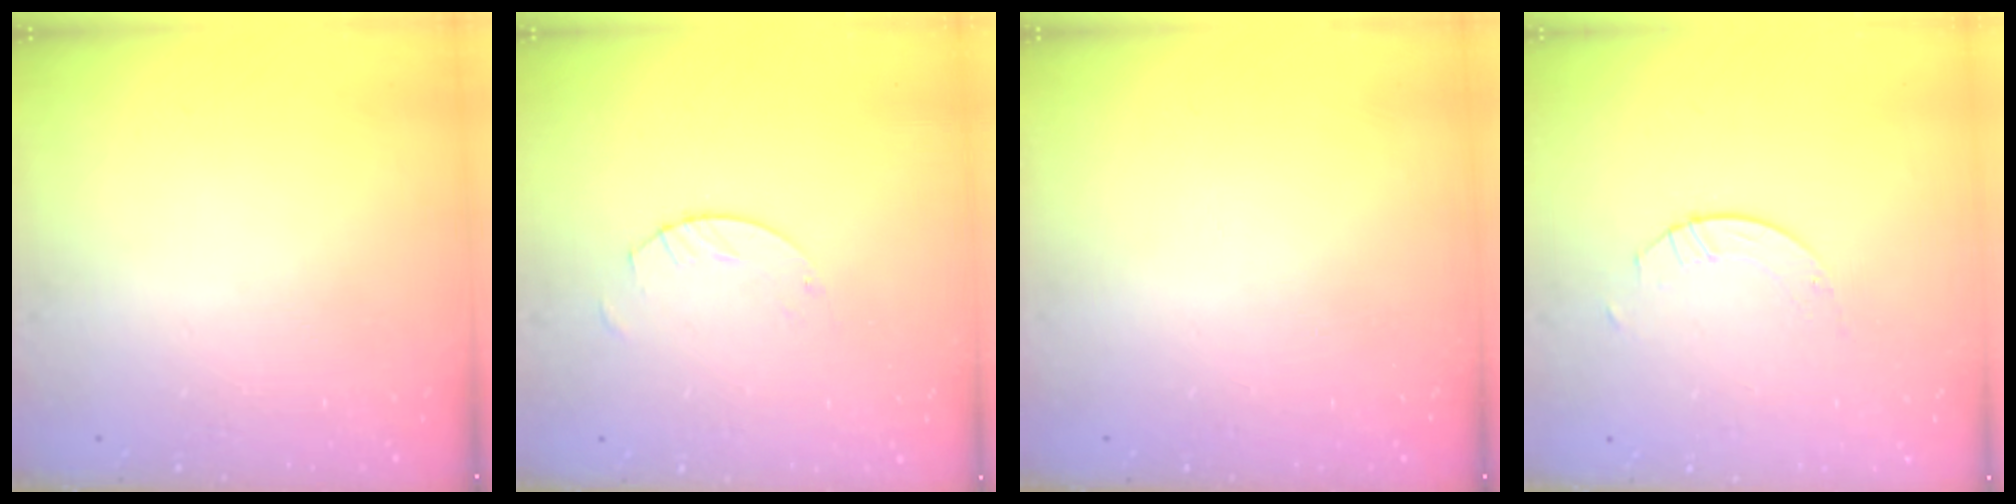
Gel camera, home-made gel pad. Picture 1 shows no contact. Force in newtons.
{"total": 2.5, "press": 2.5, "slide": 0.1}
{"total": 0.0}
{"total": 2.1, "press": 2.1, "slide": 0.1}